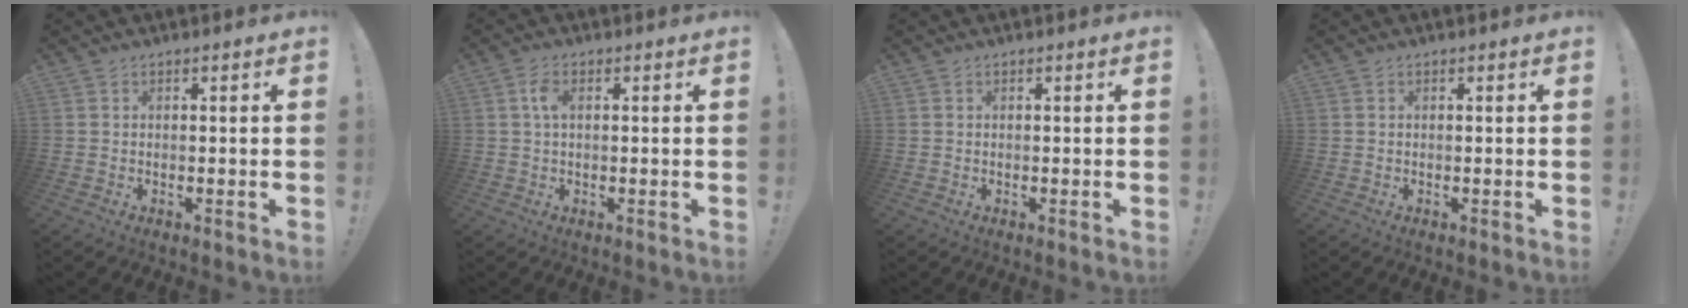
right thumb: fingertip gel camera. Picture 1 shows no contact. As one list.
[{"total": 4.0, "force": [0.9, 2.3, 3.1], "torque": [-0.057, 0.007, 0.014]}, {"total": 0.0}, {"total": 0.0}]